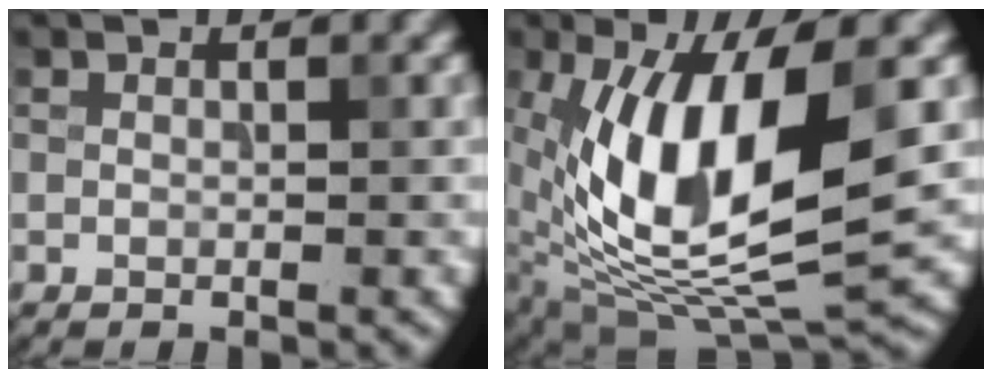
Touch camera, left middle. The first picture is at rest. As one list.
[{"total": 12.3, "force": [0.7, 4.8, 11.3], "torque": [-0.220, -0.002, 0.011]}]